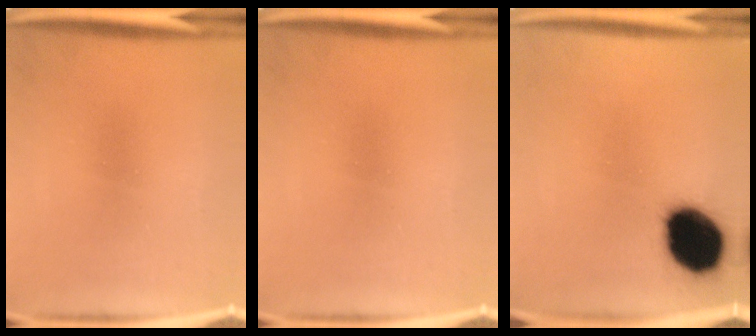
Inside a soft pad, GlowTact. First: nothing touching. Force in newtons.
{"total": 0.0}
{"total": 18.1}